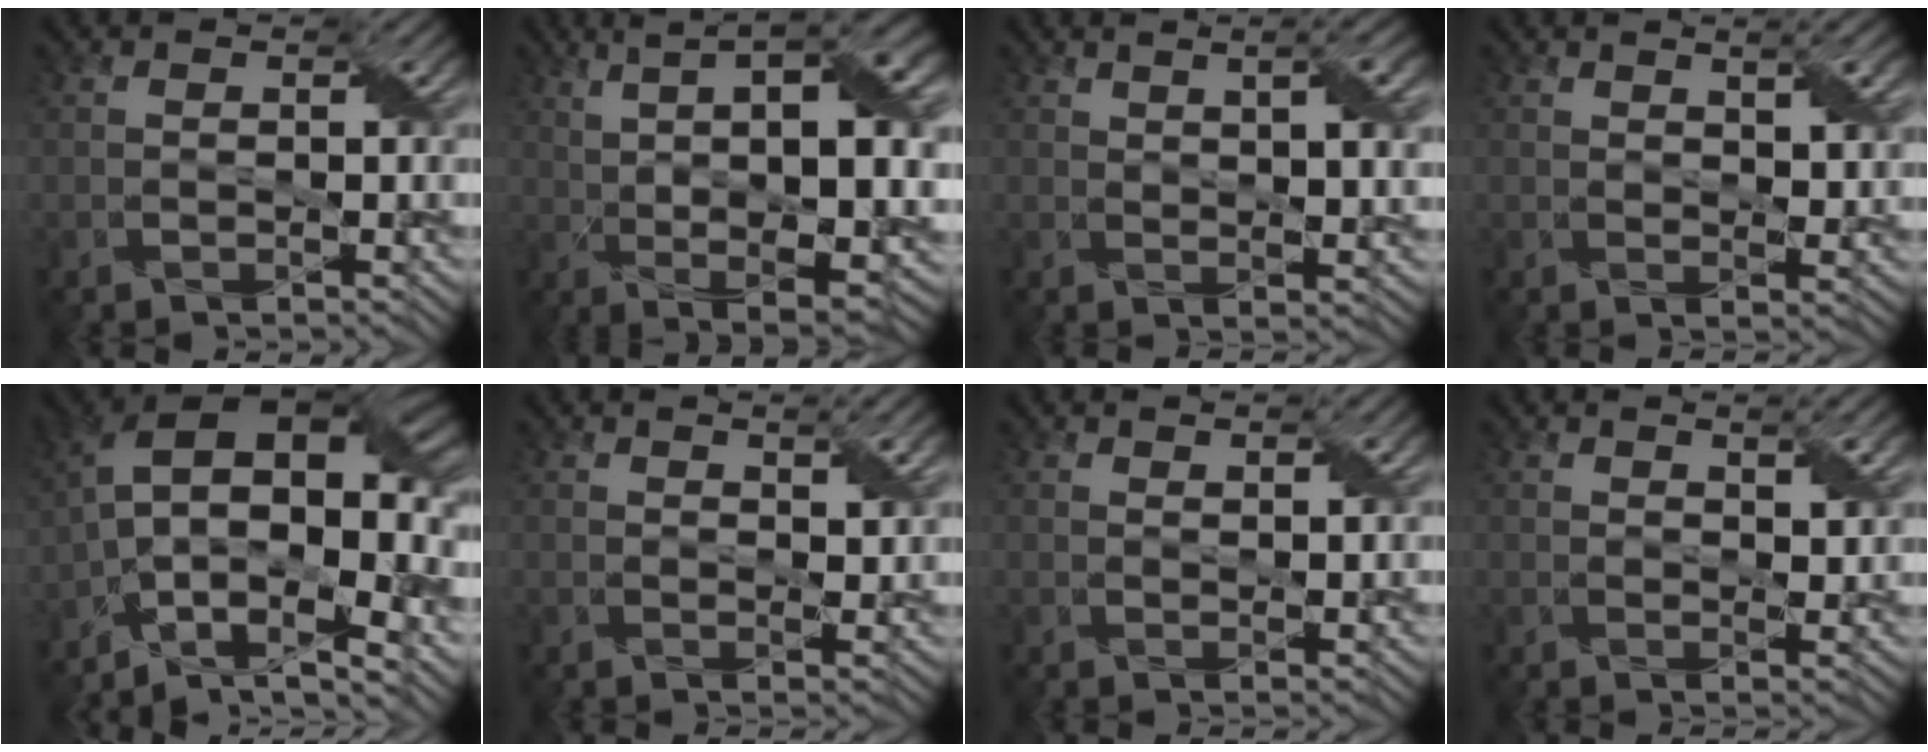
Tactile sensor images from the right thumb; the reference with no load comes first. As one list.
[{"total": 15.9, "force": [4.8, 4.8, 14.4], "torque": [-0.211, 0.017, 0.080]}, {"total": 6.5, "force": [2.8, 1.9, 5.5], "torque": [-0.086, 0.007, 0.050]}, {"total": 4.9, "force": [2.5, 1.5, 3.9], "torque": [-0.070, 0.001, 0.044]}, {"total": 17.2, "force": [-3.9, 8.8, 14.3], "torque": [-0.242, -0.015, -0.056]}, {"total": 3.2, "force": [1.9, 0.8, 2.4], "torque": [-0.047, -0.002, 0.034]}, {"total": 1.6, "force": [1.2, 0.4, 0.9], "torque": [-0.019, -0.003, 0.025]}, {"total": 3.5, "force": [2.1, 0.9, 2.7], "torque": [-0.054, -0.001, 0.037]}]